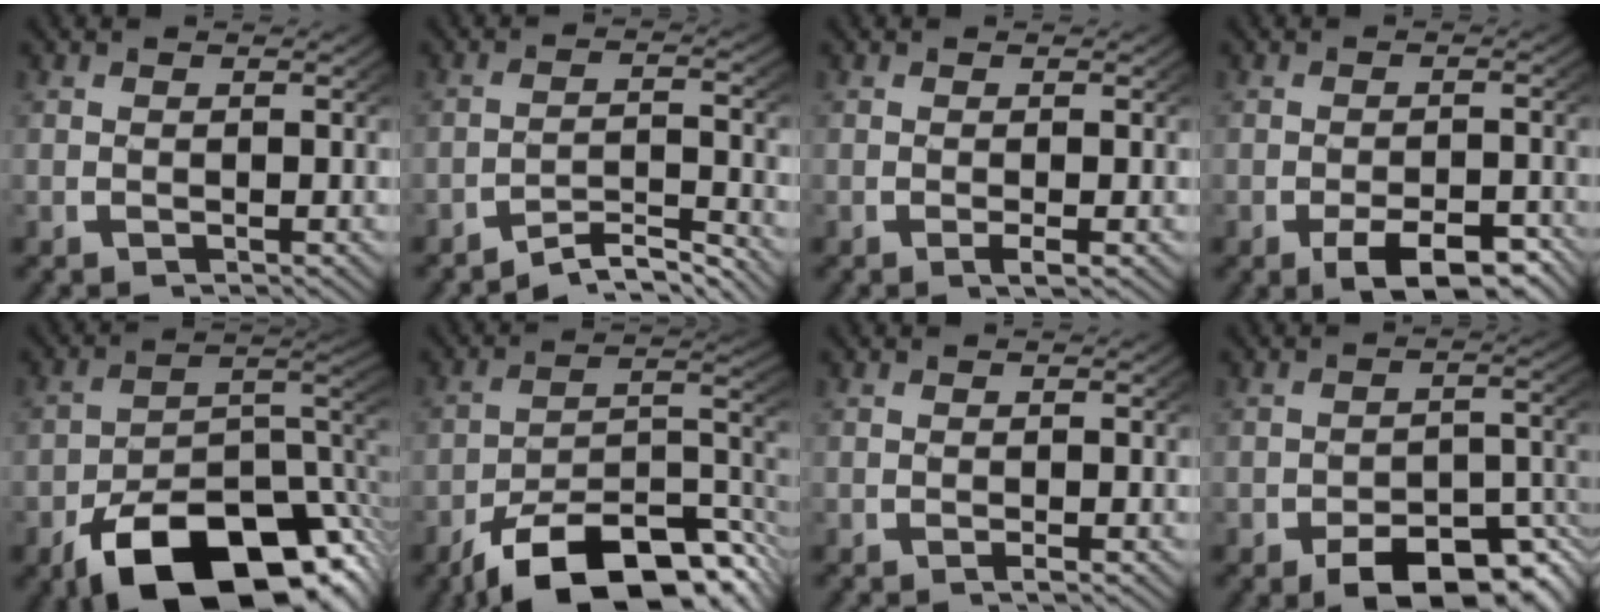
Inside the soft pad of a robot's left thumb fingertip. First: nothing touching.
{"total": 5.4, "force": [-4.2, 2.1, 2.7], "torque": [-0.038, -0.011, -0.070]}
{"total": 1.1, "force": [-0.2, 0.1, 1.1], "torque": [-0.016, 0.004, -0.008]}
{"total": 5.1, "force": [-3.1, 2.3, 3.4], "torque": [-0.043, -0.015, -0.043]}
{"total": 16.3, "force": [-7.6, 8.6, 11.5], "torque": [-0.184, -0.046, -0.090]}
{"total": 13.1, "force": [-7.4, 6.5, 8.6], "torque": [-0.141, -0.034, -0.093]}
{"total": 0.5, "force": [-0.3, 0.0, 0.5], "torque": [-0.004, 0.005, -0.009]}
{"total": 7.6, "force": [-4.9, 3.5, 4.7], "torque": [-0.062, -0.023, -0.065]}